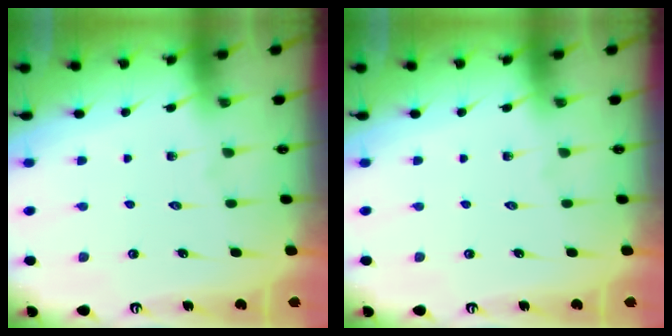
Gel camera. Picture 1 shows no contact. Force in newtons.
{"total": 0.0}